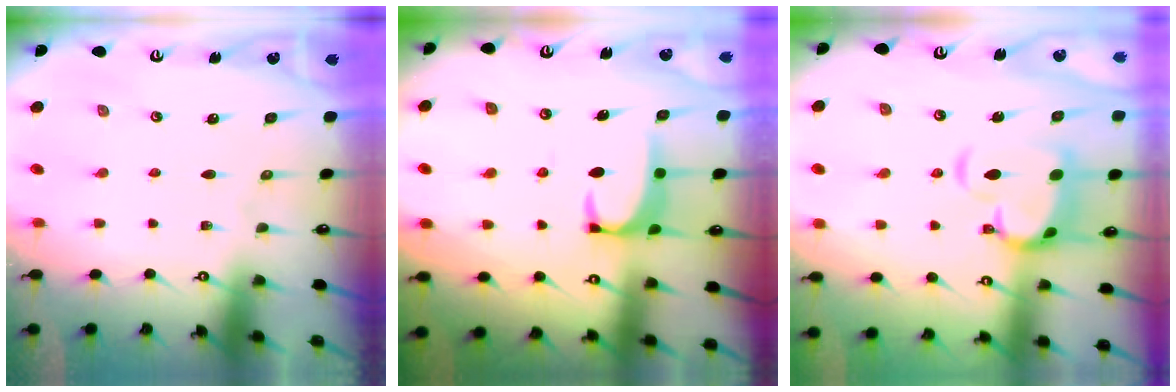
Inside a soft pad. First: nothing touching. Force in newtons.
{"total": 1.9, "press": 1.9, "slide": 0.3}
{"total": 6.7, "press": 6.5, "slide": 1.5}